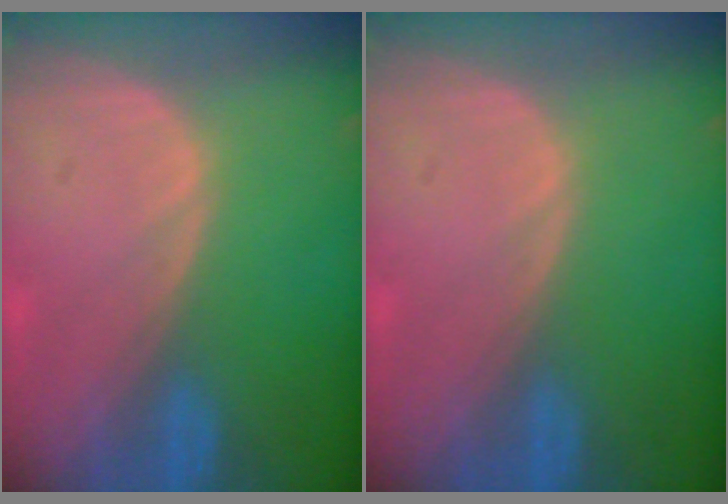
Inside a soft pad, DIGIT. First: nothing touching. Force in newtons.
{"total": 0.0}